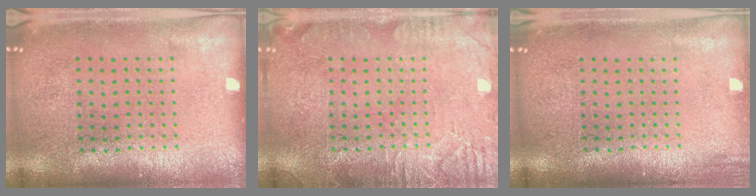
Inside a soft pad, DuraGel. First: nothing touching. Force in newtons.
{"total": 3.1, "press": 3.1, "slide": 0.4}
{"total": 0.9, "press": 0.9, "slide": 0.1}